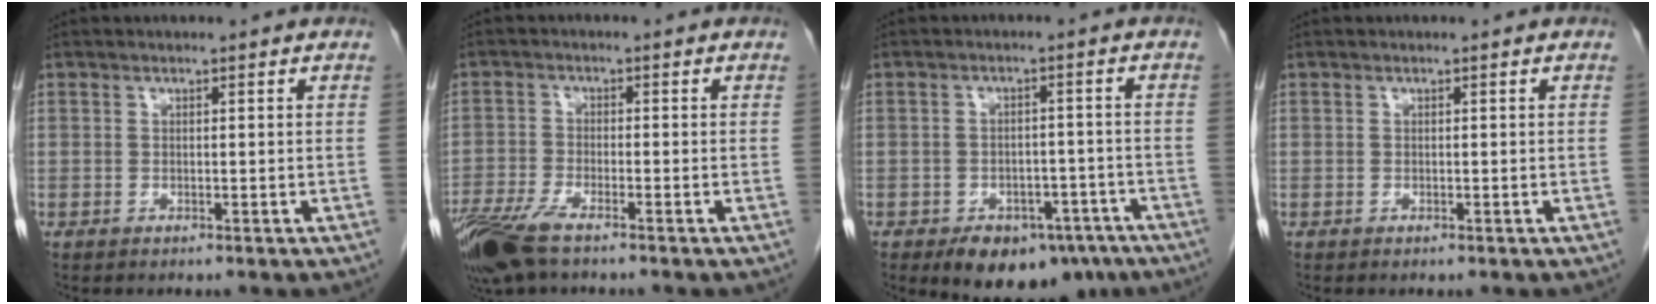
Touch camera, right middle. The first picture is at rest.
{"total": 8.5, "force": [-6.1, 2.1, 5.6], "torque": [-0.113, -0.017, -0.114]}
{"total": 11.0, "force": [-7.6, 6.1, 5.1], "torque": [-0.053, 0.014, -0.105]}
{"total": 0.0}